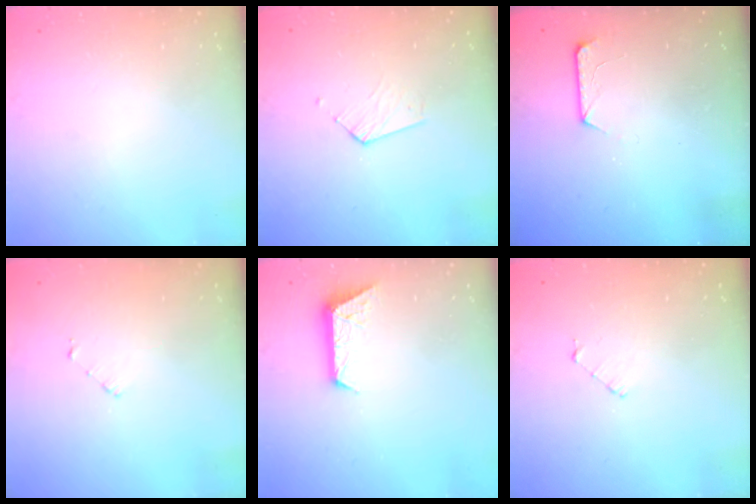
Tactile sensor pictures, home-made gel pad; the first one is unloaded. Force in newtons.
{"total": 3.3, "press": 3.3, "slide": 0.3}
{"total": 7.3, "press": 7.3, "slide": 0.7}
{"total": 2.9, "press": 2.9, "slide": 0.2}
{"total": 7.5, "press": 7.5, "slide": 0.5}
{"total": 3.3, "press": 3.3, "slide": 0.3}